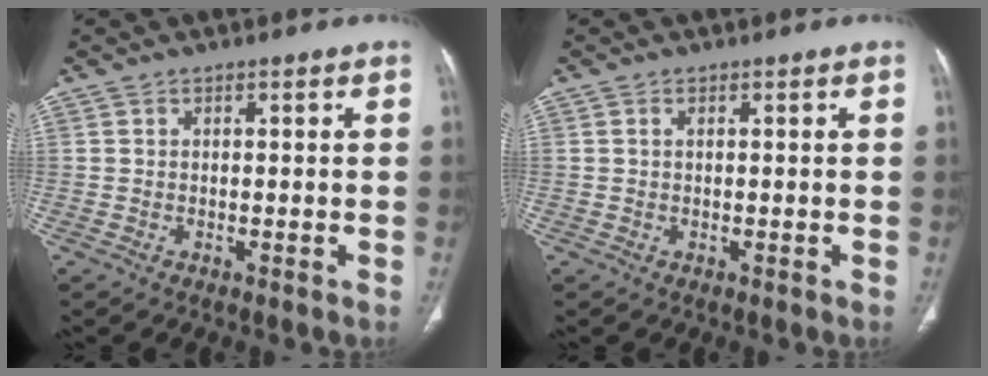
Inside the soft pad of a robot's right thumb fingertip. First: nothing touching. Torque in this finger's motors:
{"motor_torque": [-0.04, -0.08, -0.35, 0.37, 0.07]}